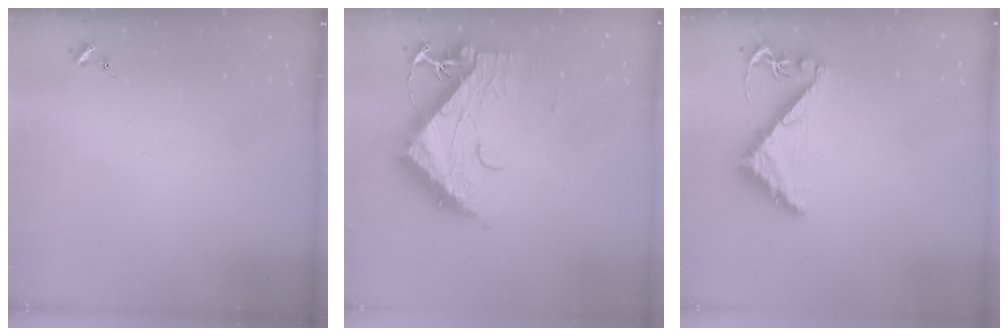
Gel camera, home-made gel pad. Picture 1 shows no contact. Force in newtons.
{"total": 15.6, "press": 15.5, "slide": 1.5}
{"total": 7.9, "press": 7.9, "slide": 0.8}